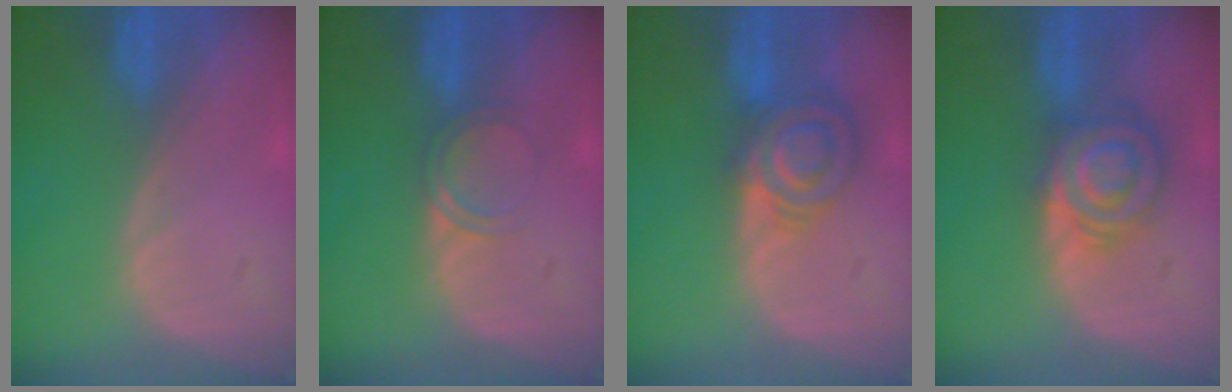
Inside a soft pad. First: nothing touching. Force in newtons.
{"total": 2.4, "press": 2.4, "slide": 0.2}
{"total": 6.8, "press": 6.5, "slide": 2.2}
{"total": 6.7, "press": 6.7, "slide": 0.1}